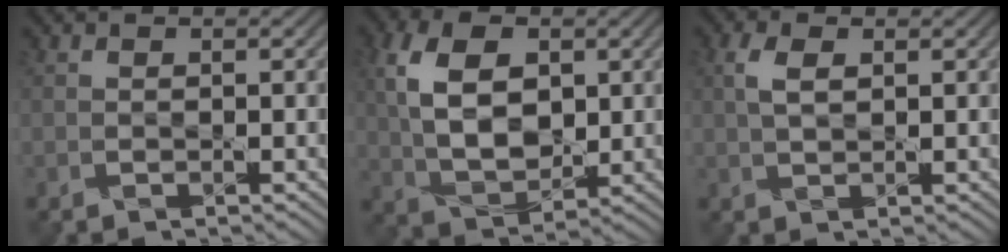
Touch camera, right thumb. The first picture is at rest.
{"total": 9.1, "force": [2.2, 5.8, 6.7], "torque": [-0.157, 0.006, 0.039]}
{"total": 2.6, "force": [1.1, 1.2, 2.0], "torque": [-0.052, 0.005, 0.019]}